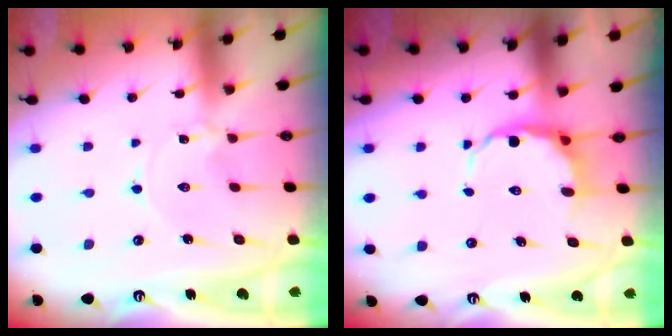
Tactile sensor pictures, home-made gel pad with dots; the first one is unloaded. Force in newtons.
{"total": 7.7, "press": 7.4, "slide": 1.9}